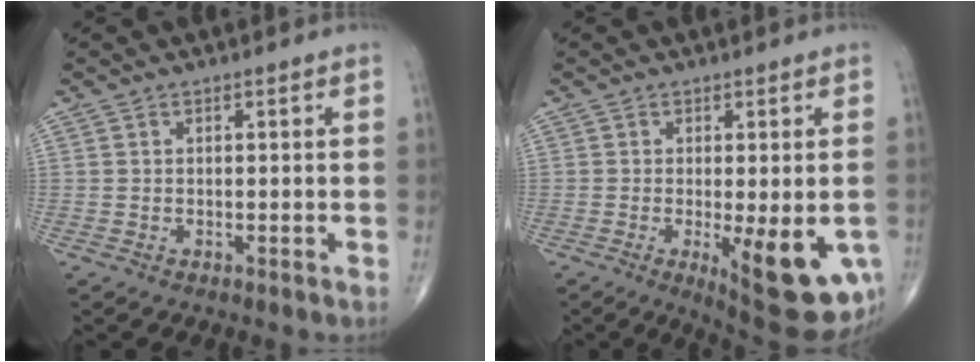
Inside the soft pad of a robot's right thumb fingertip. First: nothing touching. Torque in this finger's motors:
{"motor_torque": [0.83, 2.22, 0.18, -0.25, 0.28]}